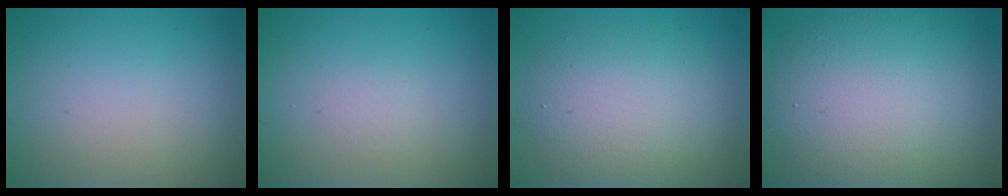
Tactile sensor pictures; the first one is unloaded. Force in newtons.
{"total": 0.5, "press": 0.5, "slide": 0.1}
{"total": 5.6, "press": 5.6, "slide": 0.2}
{"total": 11.0, "press": 11.0, "slide": 0.8}